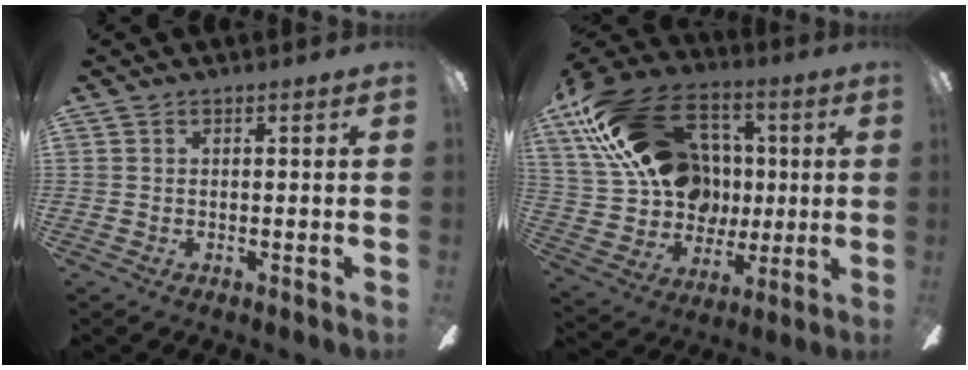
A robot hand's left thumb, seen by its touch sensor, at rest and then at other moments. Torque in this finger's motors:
{"motor_torque": [0.92, 2.99, 1.46, -1.31, 0.20]}